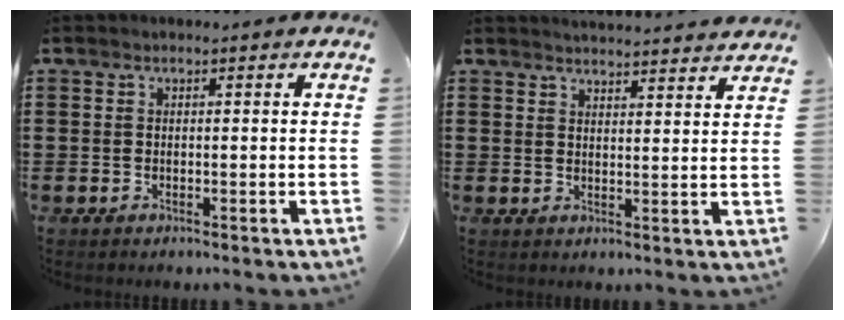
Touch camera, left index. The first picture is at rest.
{"total": 3.0, "force": [3.0, -0.4, 0.0], "torque": [-0.002, -0.019, 0.053]}